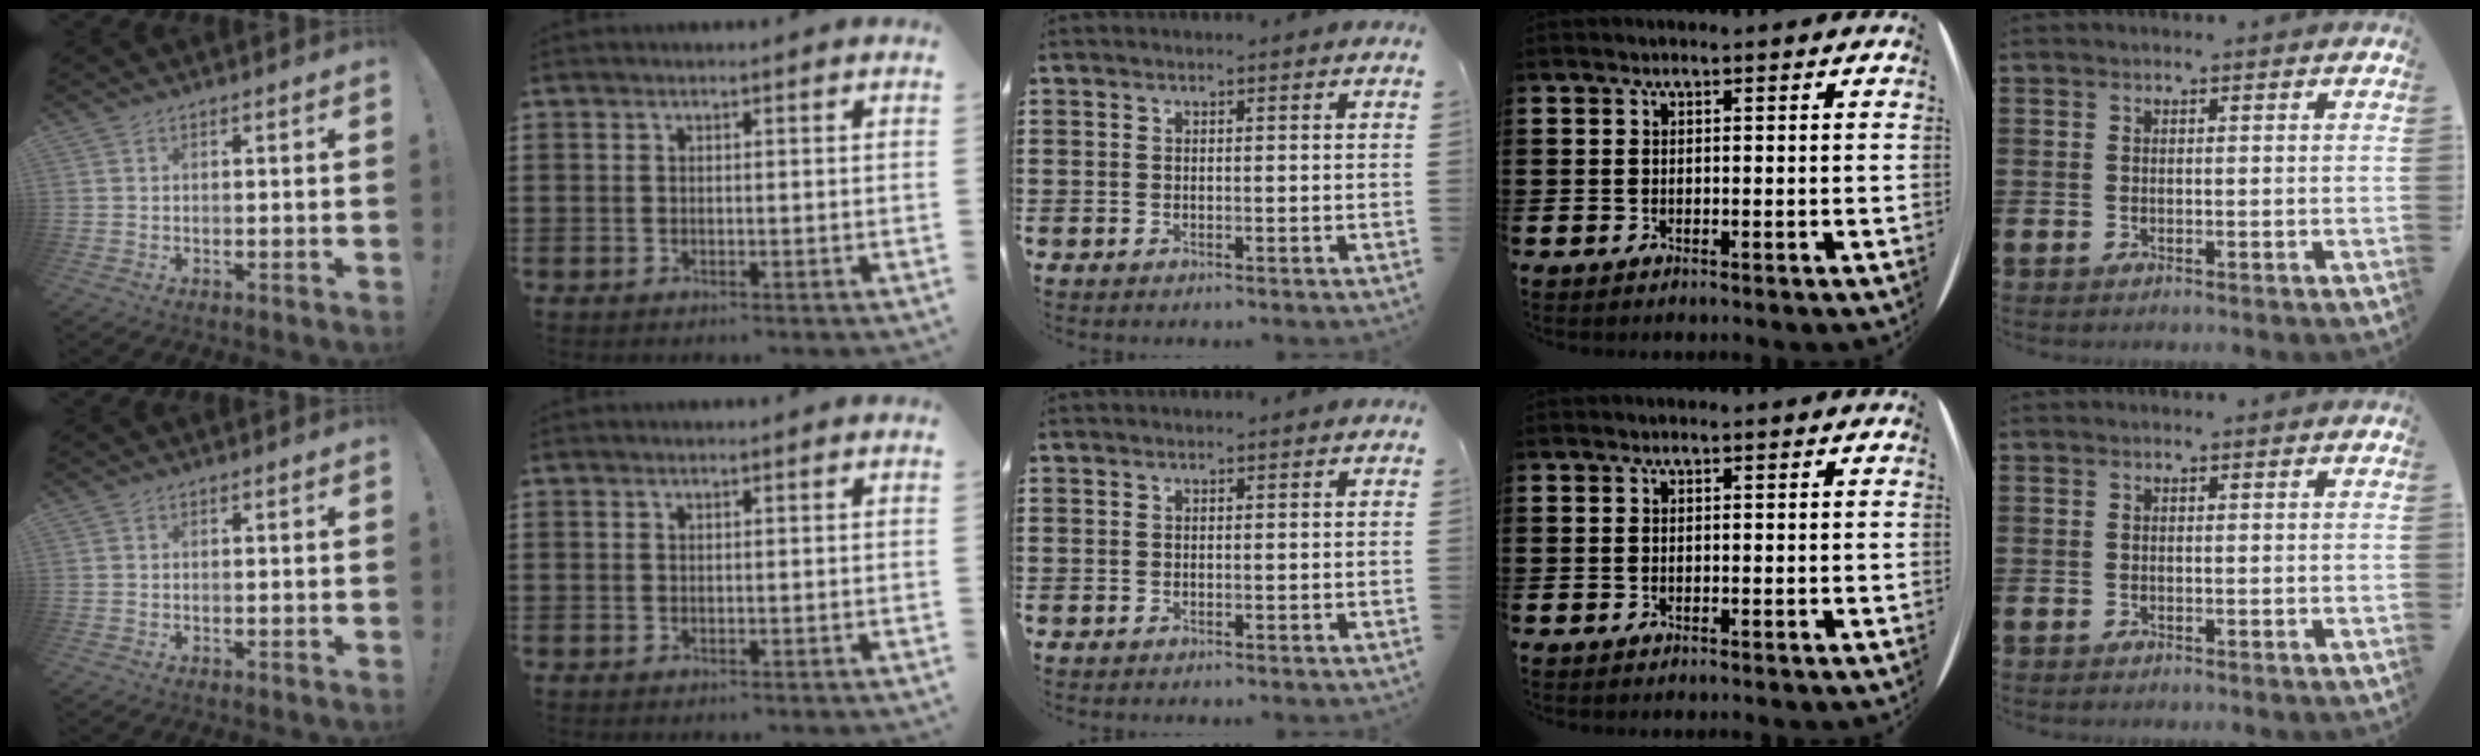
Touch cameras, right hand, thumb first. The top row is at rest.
{}